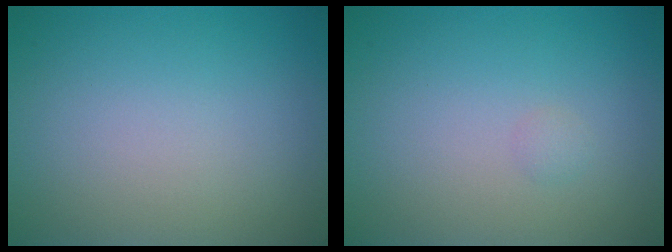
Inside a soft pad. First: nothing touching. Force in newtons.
{"total": 0.5, "press": 0.5, "slide": 0.0}